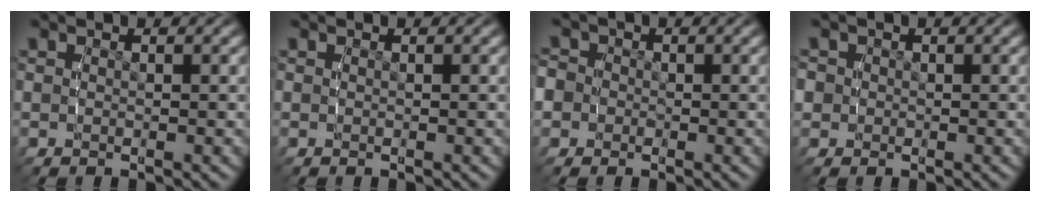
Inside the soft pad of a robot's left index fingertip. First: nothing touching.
{"total": 0.0}
{"total": 5.4, "force": [-0.5, 5.1, 1.6], "torque": [-0.058, -0.008, -0.018]}
{"total": 2.5, "force": [-0.2, 2.4, 0.6], "torque": [-0.029, -0.008, -0.001]}